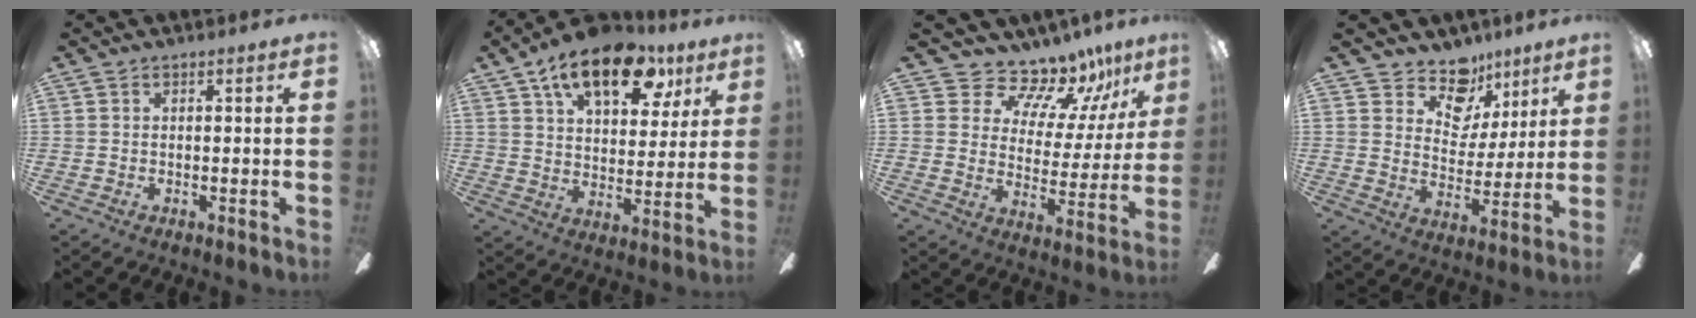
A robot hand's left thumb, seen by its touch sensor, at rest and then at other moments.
{"total": 18.3, "force": [10.4, 9.0, 12.1], "torque": [-0.188, -0.036, 0.173]}
{"total": 11.5, "force": [10.3, 4.4, 2.7], "torque": [-0.060, -0.089, 0.185]}
{"total": 12.1, "force": [8.7, 7.6, 3.8], "torque": [-0.067, -0.057, 0.166]}